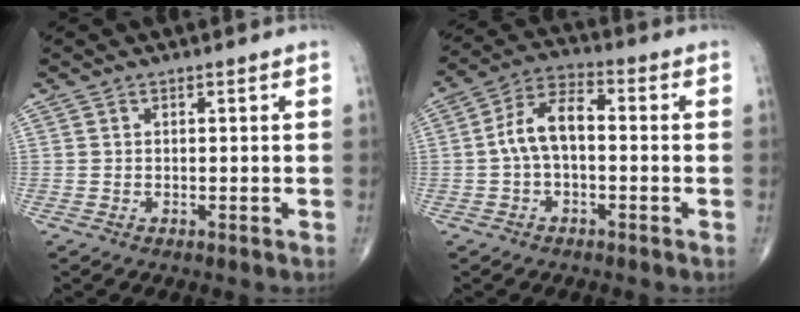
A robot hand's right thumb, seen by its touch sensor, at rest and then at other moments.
{"total": 8.4, "force": [-0.5, 4.6, 7.1], "torque": [-0.130, 0.033, -0.020]}